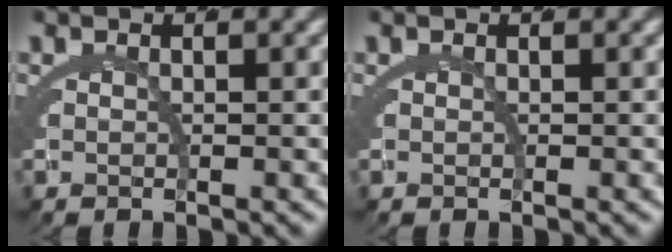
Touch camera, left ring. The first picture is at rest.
{"total": 0.0}